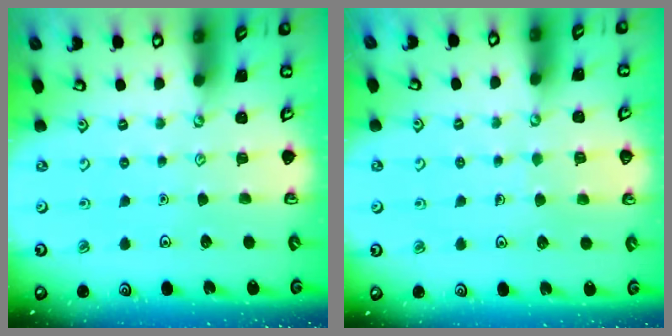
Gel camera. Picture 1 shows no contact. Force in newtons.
{"total": 3.1, "press": 3.1, "slide": 0.2}